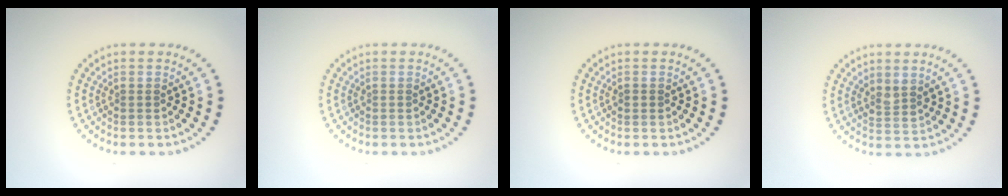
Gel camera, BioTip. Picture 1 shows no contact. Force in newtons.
{"total": 0.0}
{"total": 0.6, "press": 0.6, "slide": 0.1}
{"total": 1.4, "press": 1.1, "slide": 0.8}